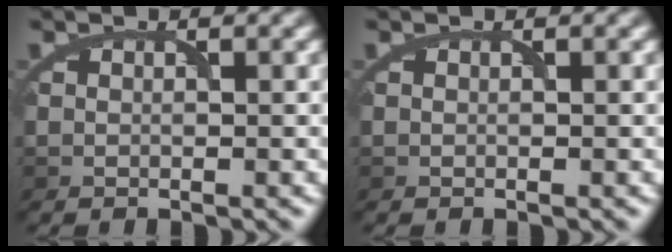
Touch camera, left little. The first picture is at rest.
{"total": 0.0}